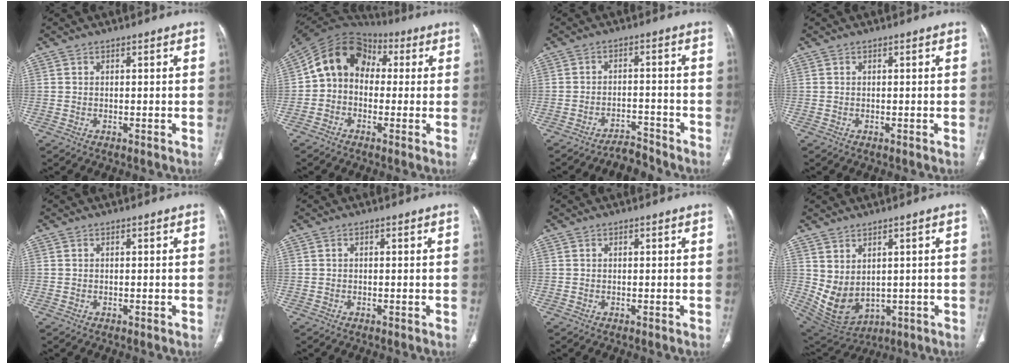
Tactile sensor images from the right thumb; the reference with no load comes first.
{"total": 12.5, "force": [1.2, 9.9, 7.6], "torque": [-0.108, 0.045, 0.005]}
{"total": 3.8, "force": [-3.8, 0.6, 0.0], "torque": [-0.004, 0.036, -0.059]}
{"total": 0.0}
{"total": 0.0}
{"total": 0.0}
{"total": 0.0}
{"total": 9.3, "force": [0.9, 6.3, 6.7], "torque": [-0.114, -0.011, 0.052]}